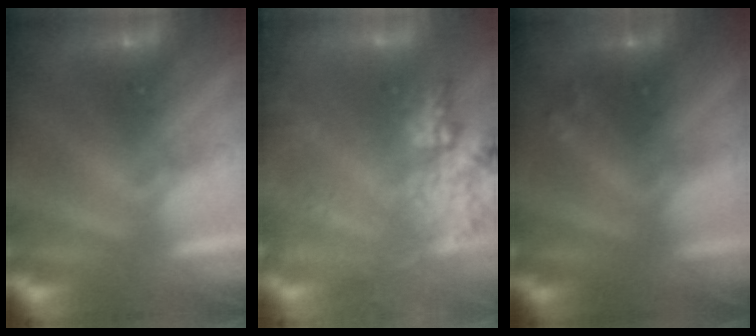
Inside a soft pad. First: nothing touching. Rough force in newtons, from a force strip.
{"total": 9.0}
{"total": 7.9}